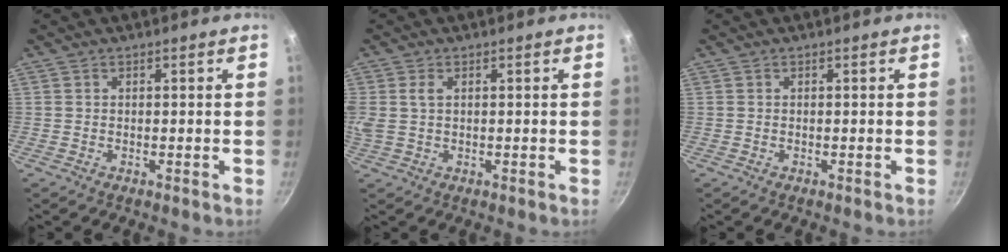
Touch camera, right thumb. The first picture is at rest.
{"total": 4.8, "force": [1.2, 2.6, 3.8], "torque": [-0.082, 0.005, 0.024]}
{"total": 0.0}